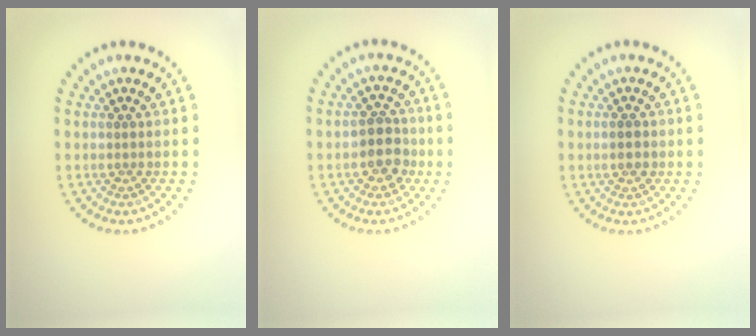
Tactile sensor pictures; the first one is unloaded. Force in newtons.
{"total": 3.0, "press": 2.8, "slide": 0.9}
{"total": 1.8, "press": 1.8, "slide": 0.2}